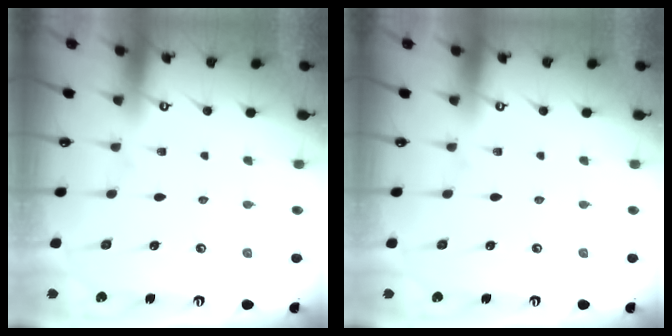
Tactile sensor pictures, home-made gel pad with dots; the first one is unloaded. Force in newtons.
{"total": 0.0}